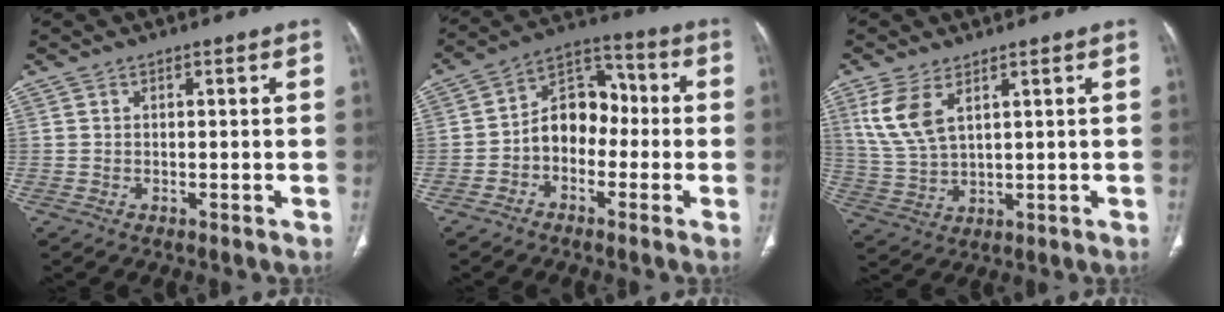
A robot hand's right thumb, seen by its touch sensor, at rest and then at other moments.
{"total": 9.6, "force": [-1.4, 7.7, 5.5], "torque": [-0.056, 0.046, -0.042]}
{"total": 8.2, "force": [3.9, 3.9, 6.0], "torque": [-0.134, -0.011, 0.091]}